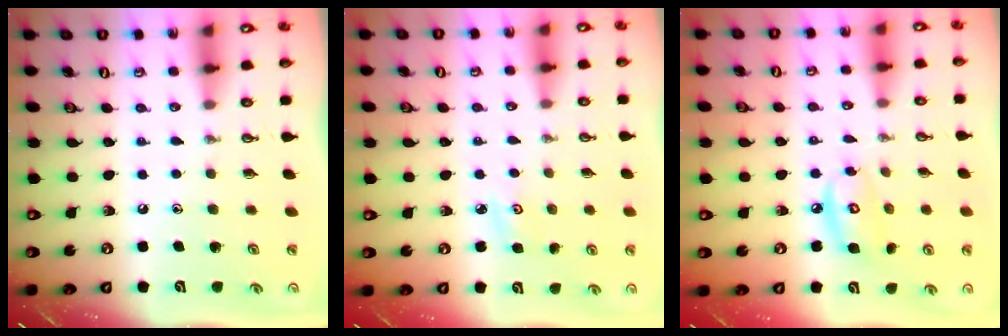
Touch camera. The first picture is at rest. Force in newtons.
{"total": 3.2, "press": 3.1, "slide": 0.4}
{"total": 7.9, "press": 7.8, "slide": 0.5}